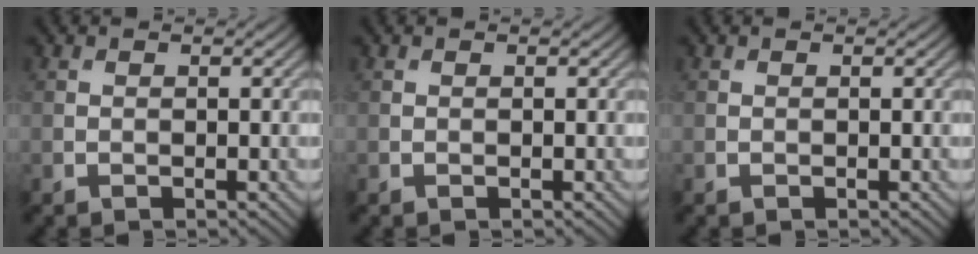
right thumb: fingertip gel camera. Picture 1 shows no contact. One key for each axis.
{"total": 0.0}
{"total": 0.0}